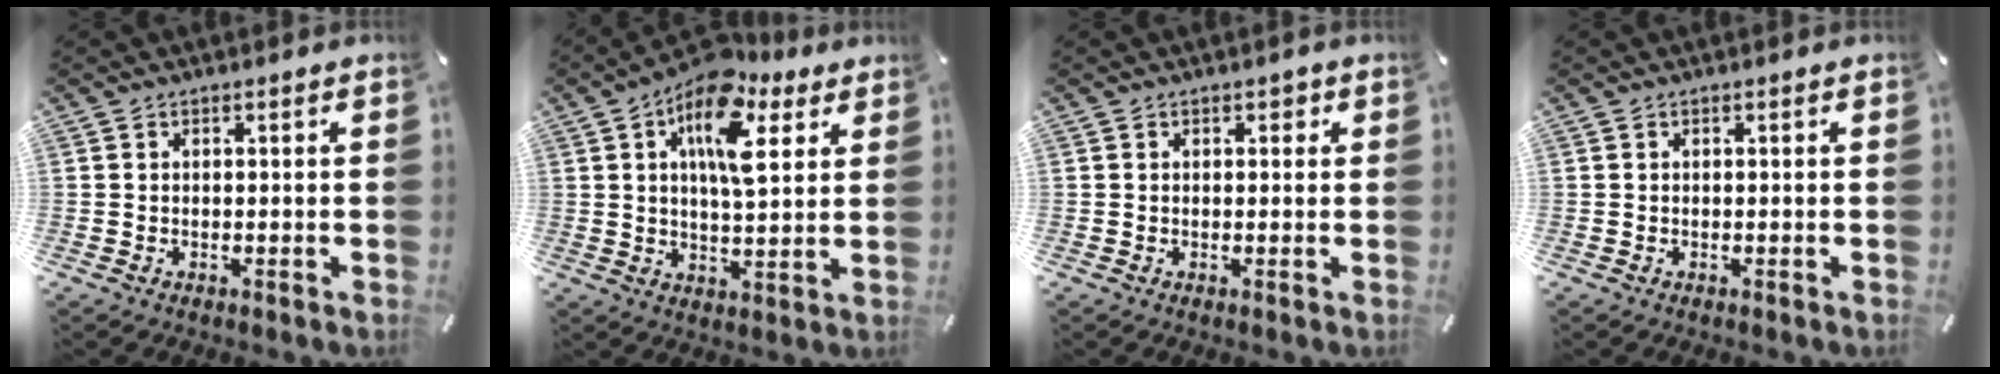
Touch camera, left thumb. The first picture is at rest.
{"total": 14.7, "force": [7.3, 6.8, 10.9], "torque": [-0.175, -0.025, 0.124]}
{"total": 1.2, "force": [0.3, 0.9, 0.6], "torque": [0.003, 0.001, 0.001]}
{"total": 0.0}